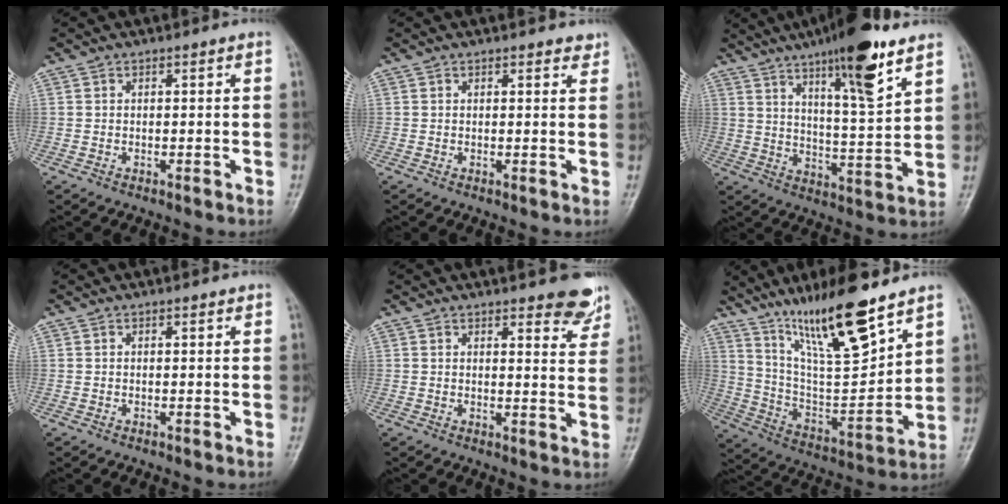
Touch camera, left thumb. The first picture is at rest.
{"total": 2.3, "force": [1.8, 0.9, 1.0], "torque": [0.001, -0.005, 0.018]}
{"total": 15.9, "force": [9.8, 2.9, 12.2], "torque": [-0.183, -0.051, 0.161]}
{"total": 0.7, "force": [0.5, 0.2, 0.5], "torque": [-0.007, -0.001, 0.005]}
{"total": 6.9, "force": [5.3, 2.0, 3.9], "torque": [-0.021, -0.033, 0.058]}
{"total": 19.2, "force": [13.2, 3.6, 13.4], "torque": [-0.206, -0.072, 0.245]}